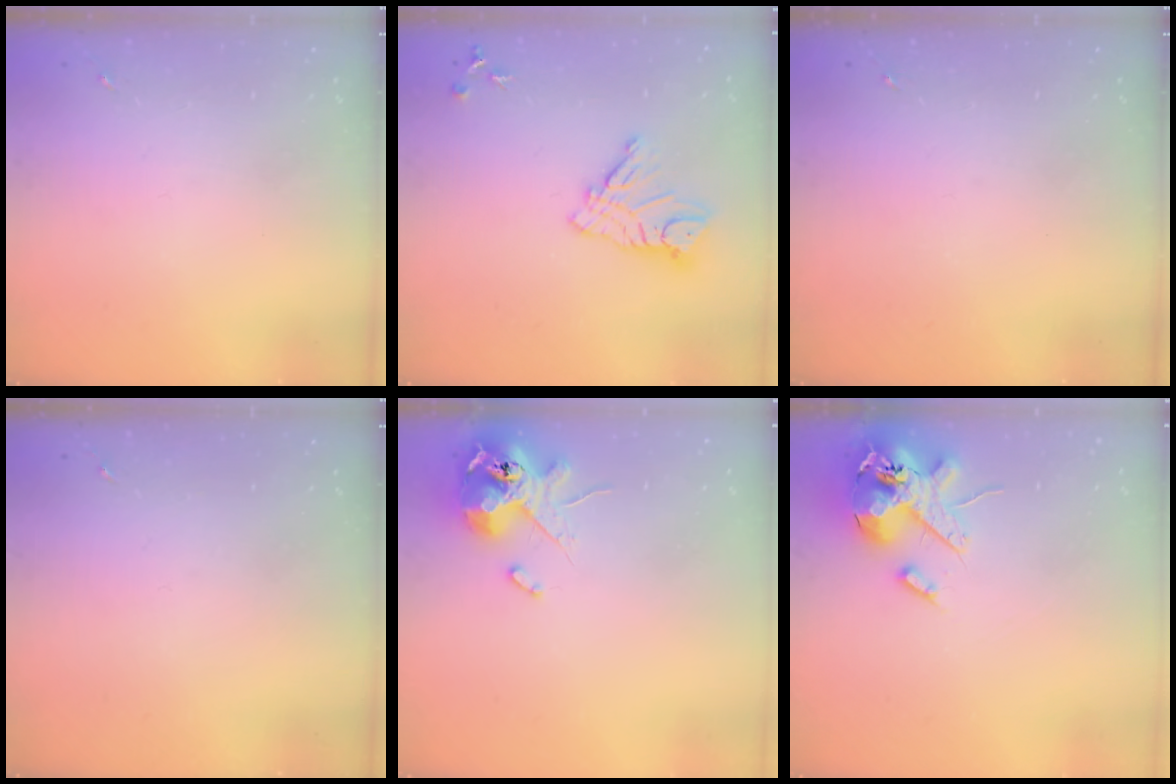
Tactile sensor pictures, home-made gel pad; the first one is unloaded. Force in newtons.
{"total": 11.6, "press": 11.6, "slide": 0.7}
{"total": 0.0}
{"total": 0.0}
{"total": 12.7, "press": 12.5, "slide": 2.1}
{"total": 15.7, "press": 15.5, "slide": 2.7}